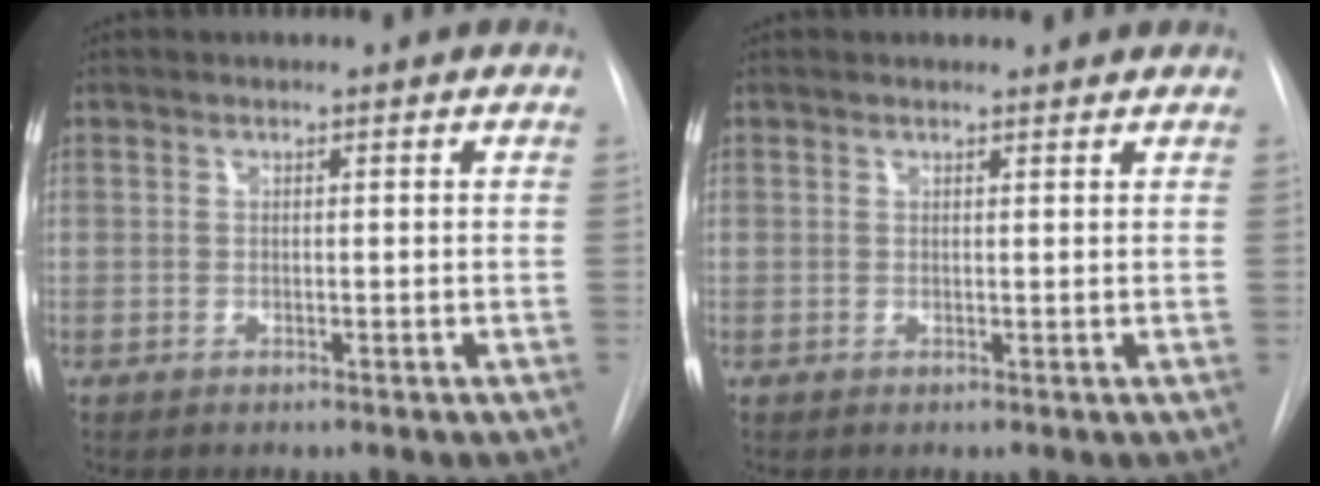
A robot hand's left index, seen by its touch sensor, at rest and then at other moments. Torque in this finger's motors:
{"motor_torque": [0.66, -0.81, 0.02, 0.00]}